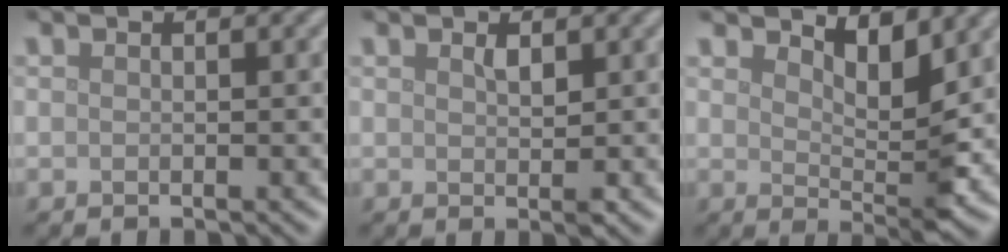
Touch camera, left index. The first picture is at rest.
{"total": 1.2, "force": [0.6, 0.4, 1.0], "torque": [-0.019, -0.002, 0.012]}
{"total": 3.9, "force": [2.4, 1.1, 2.8], "torque": [-0.051, -0.012, 0.039]}